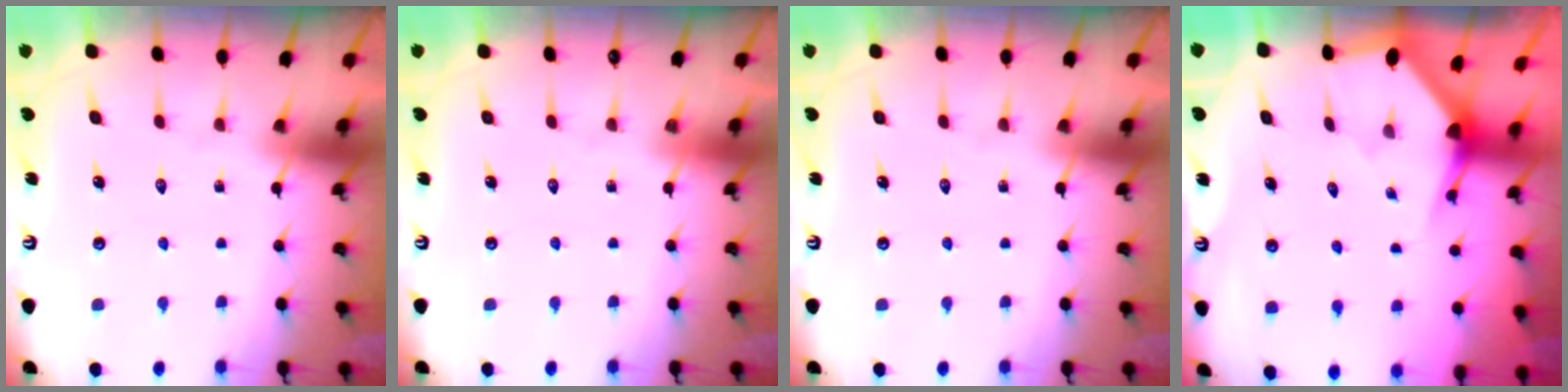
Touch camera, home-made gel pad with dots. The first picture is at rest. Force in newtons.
{"total": 0.0}
{"total": 0.0}
{"total": 2.6, "press": 2.6, "slide": 0.1}